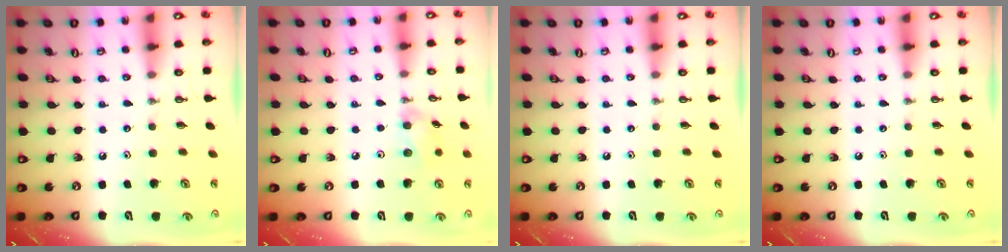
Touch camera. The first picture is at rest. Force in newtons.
{"total": 6.7, "press": 6.3, "slide": 2.2}
{"total": 0.0}
{"total": 0.0}